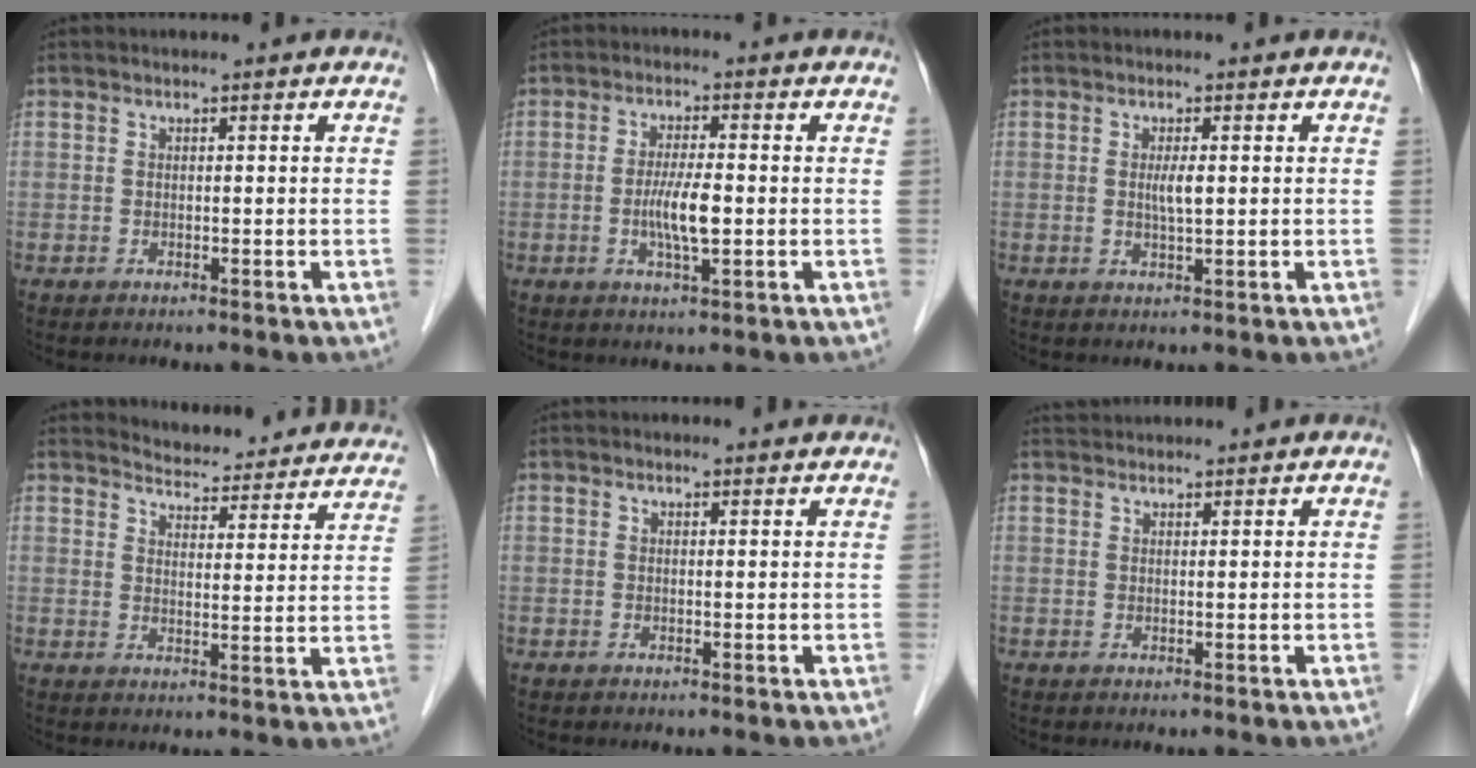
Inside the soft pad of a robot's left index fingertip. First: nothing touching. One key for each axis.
{"total": 5.1, "fx": -0.8, "fy": 0.6, "fz": 5.0, "tx": -0.100, "ty": -0.007, "tz": -0.014}
{"total": 2.3, "fx": 0.3, "fy": 0.2, "fz": 2.2, "tx": -0.044, "ty": -0.002, "tz": 0.005}
{"total": 17.5, "fx": 17.0, "fy": 3.2, "fz": 2.9, "tx": -0.018, "ty": -0.043, "tz": 0.186}
{"total": 1.0, "fx": 1.0, "fy": 0.1, "fz": 0.0, "tx": -0.011, "ty": -0.001, "tz": 0.011}
{"total": 3.4, "fx": 3.4, "fy": 0.2, "fz": 0.4, "tx": -0.009, "ty": 0.036, "tz": 0.059}